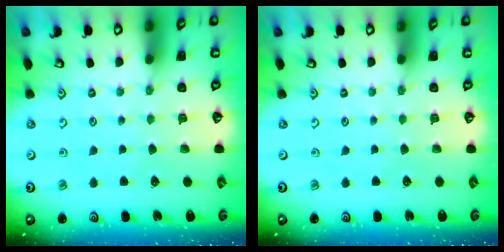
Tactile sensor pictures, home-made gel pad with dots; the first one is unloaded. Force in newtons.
{"total": 0.0}